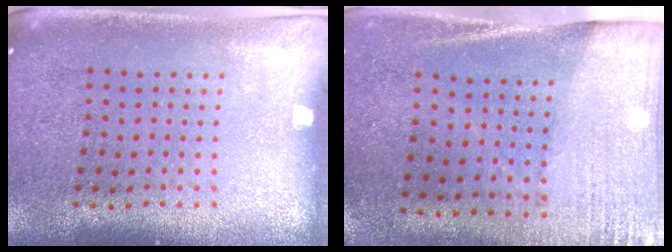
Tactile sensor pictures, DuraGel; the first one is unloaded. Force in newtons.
{"total": 2.7, "press": 2.4, "slide": 1.4}